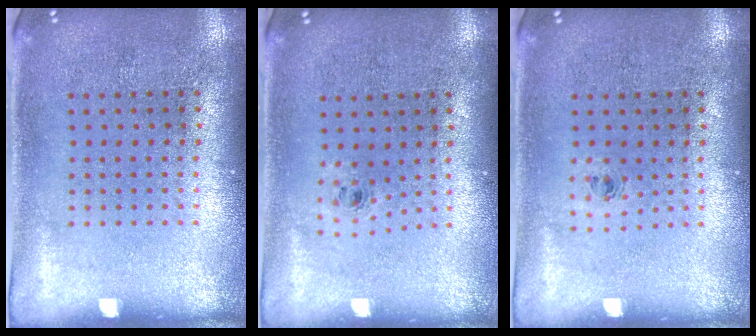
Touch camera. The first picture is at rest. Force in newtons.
{"total": 0.5, "press": 0.3, "slide": 0.4}
{"total": 0.5, "press": 0.3, "slide": 0.4}